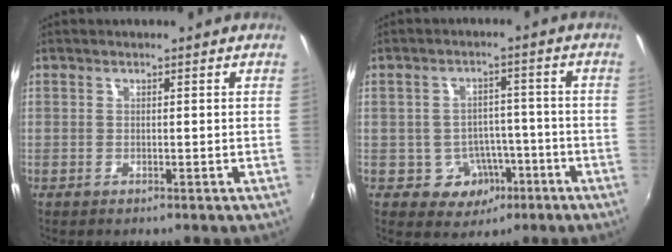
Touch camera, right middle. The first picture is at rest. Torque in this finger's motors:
{"motor_torque": [0.49, -0.59, 0.04, 0.00]}